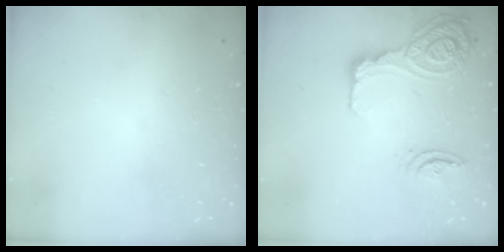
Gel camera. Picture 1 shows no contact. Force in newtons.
{"total": 18.9, "press": 18.6, "slide": 3.2}